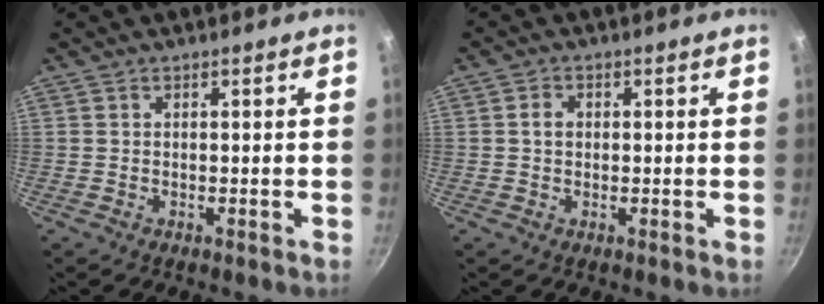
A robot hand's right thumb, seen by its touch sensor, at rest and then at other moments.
{"total": 2.1, "force": [0.2, 1.7, 1.2], "torque": [-0.014, 0.007, 0.002]}